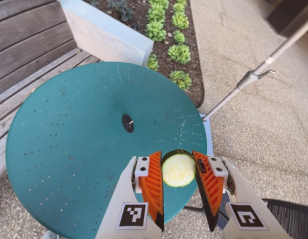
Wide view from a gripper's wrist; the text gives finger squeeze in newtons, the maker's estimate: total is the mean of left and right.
{"total": 13.2, "left": 13.2, "right": 13.2}